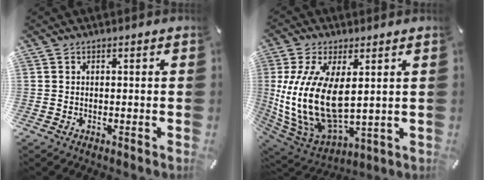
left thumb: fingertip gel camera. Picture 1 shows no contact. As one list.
[{"total": 17.0, "force": [1.9, 9.5, 14.0], "torque": [-0.318, -0.027, 0.037]}]